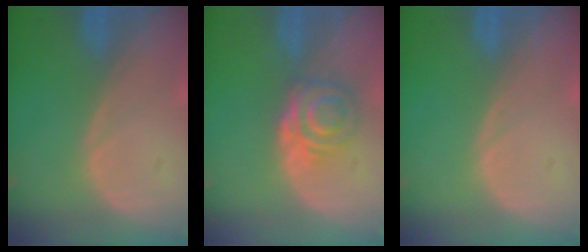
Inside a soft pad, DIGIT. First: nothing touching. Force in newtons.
{"total": 5.4, "press": 5.1, "slide": 1.6}
{"total": 0.0}